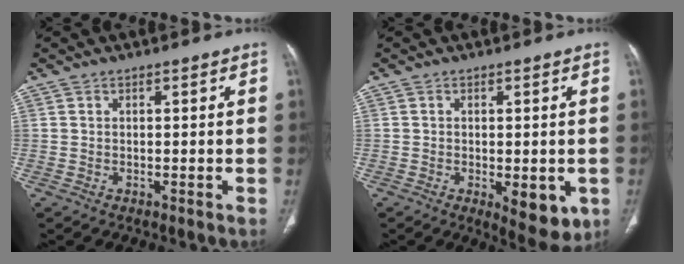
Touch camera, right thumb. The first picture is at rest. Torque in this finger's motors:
{"motor_torque": [0.98, 1.21, -0.16, 0.07, 0.15]}